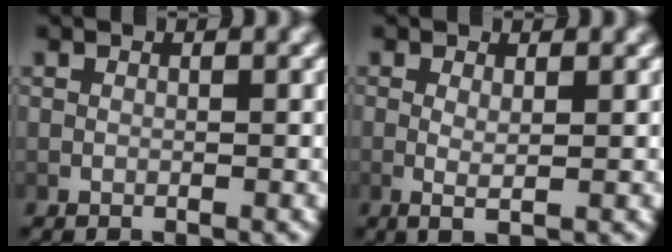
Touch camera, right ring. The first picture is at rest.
{"total": 1.6, "force": [0.1, 0.2, 1.6], "torque": [-0.039, -0.018, 0.011]}